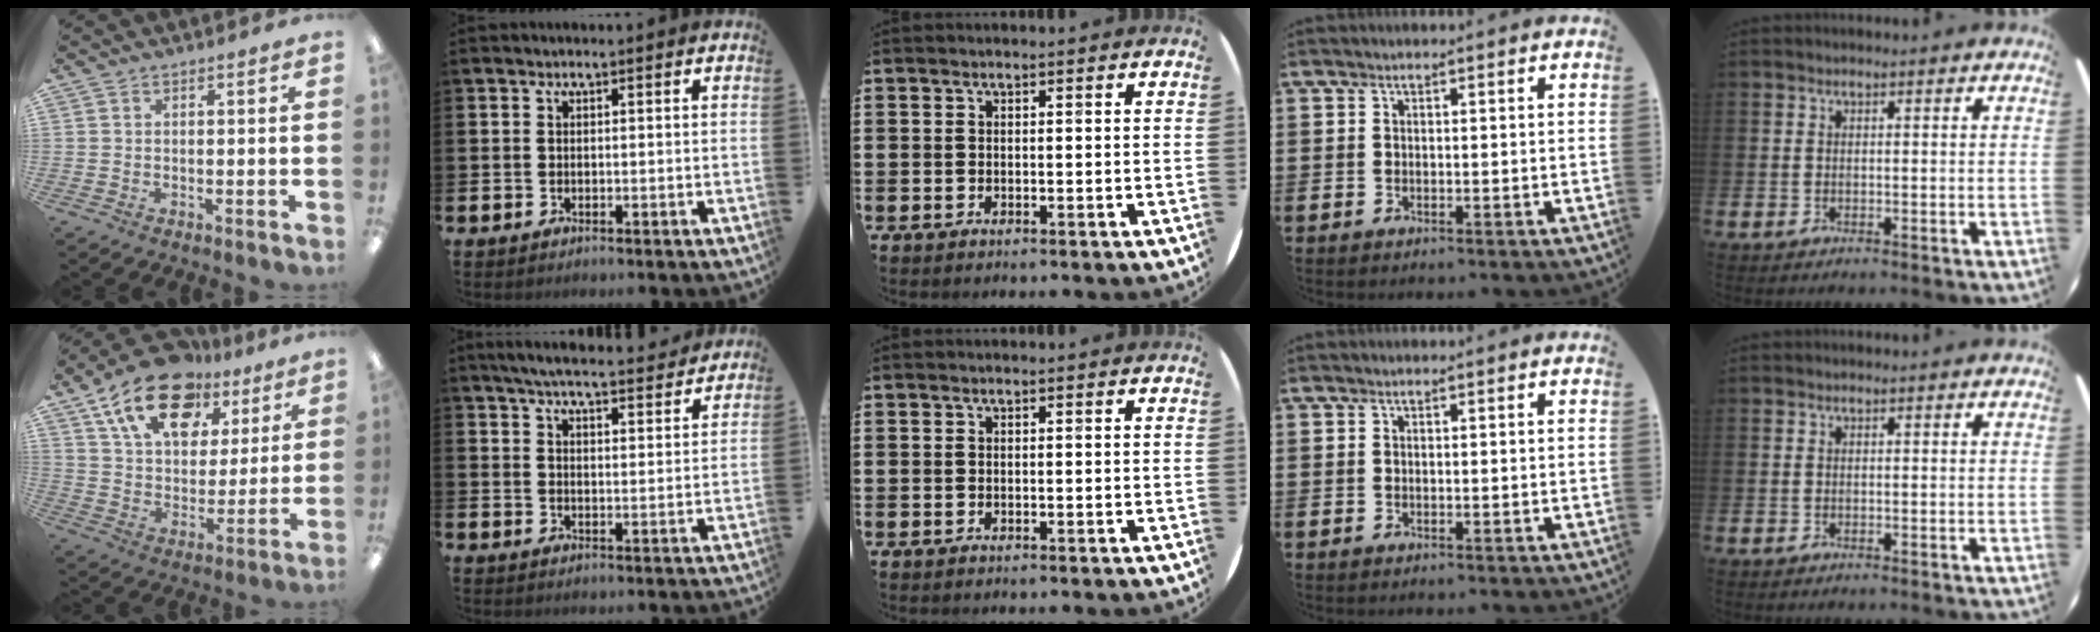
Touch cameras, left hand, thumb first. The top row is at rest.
{"thumb": {"total": 18.8, "force": [11.3, 10.9, 10.3], "torque": [-0.176, -0.050, 0.202]}, "index": {"total": 6.1, "force": [5.9, 0.4, 1.5], "torque": [-0.034, -0.041, 0.101]}}